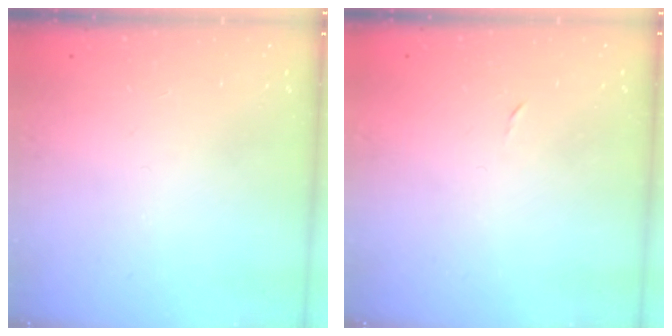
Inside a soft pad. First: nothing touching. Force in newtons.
{"total": 2.3, "press": 2.3, "slide": 0.4}